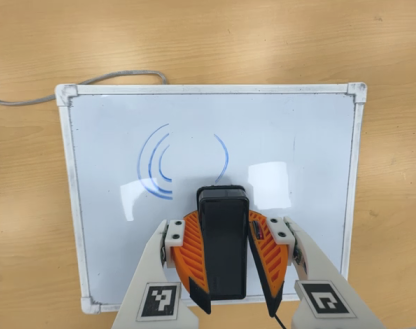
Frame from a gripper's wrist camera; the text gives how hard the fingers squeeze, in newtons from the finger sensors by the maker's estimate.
{"total": 10.3, "left": 9.1, "right": 11.5}